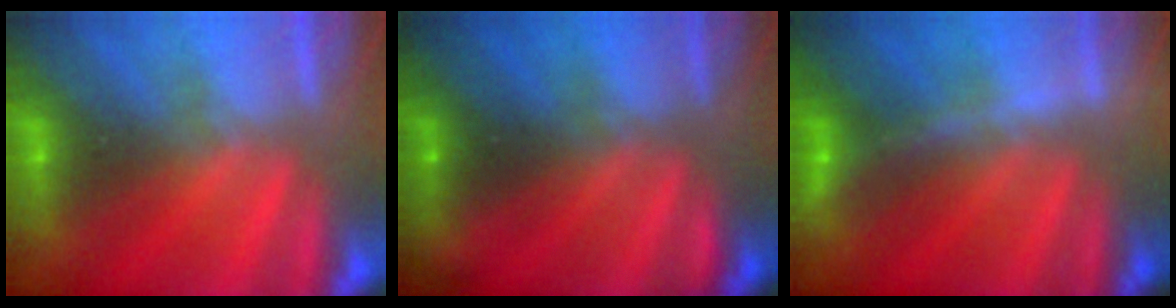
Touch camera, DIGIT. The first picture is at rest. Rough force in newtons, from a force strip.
{"total": 1.1}
{"total": 3.3}